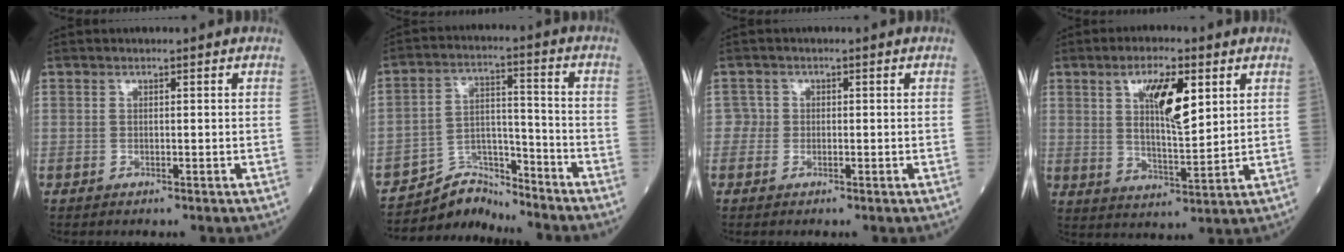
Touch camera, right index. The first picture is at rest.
{"total": 7.3, "force": [-7.1, 1.0, -1.3], "torque": [0.019, 0.032, -0.125]}
{"total": 1.5, "force": [-0.3, 1.4, -0.1], "torque": [0.013, 0.008, -0.011]}
{"total": 9.1, "force": [3.5, 2.2, 8.1], "torque": [-0.146, 0.000, 0.066]}